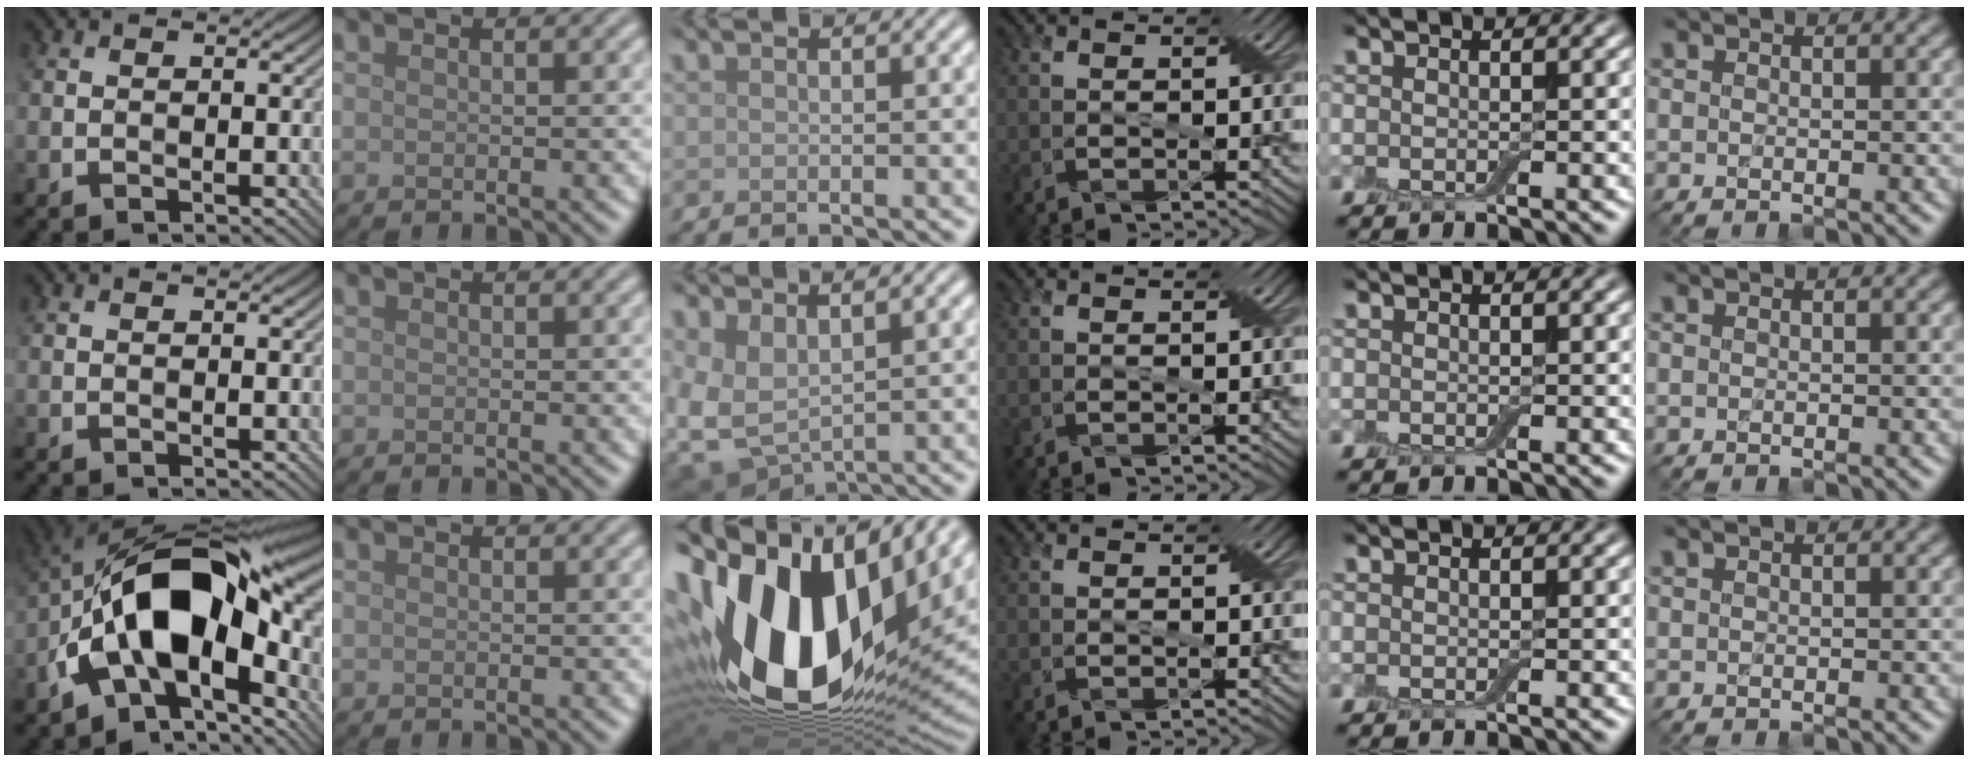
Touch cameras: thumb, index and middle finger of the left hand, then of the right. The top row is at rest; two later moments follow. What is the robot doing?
{"motion": "cut", "object": "aluminum foil"}